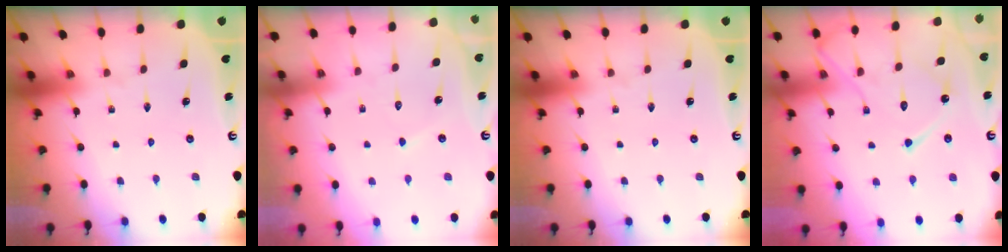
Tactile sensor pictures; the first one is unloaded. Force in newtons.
{"total": 3.9, "press": 3.8, "slide": 0.4}
{"total": 0.0}
{"total": 14.1, "press": 14.1, "slide": 0.8}